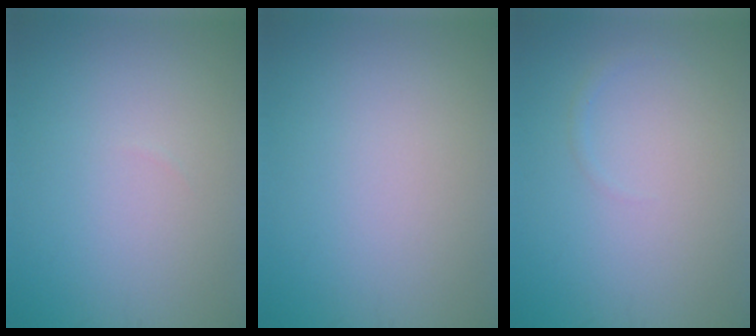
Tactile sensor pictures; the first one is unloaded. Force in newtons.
{"total": 0.0}
{"total": 0.5, "press": 0.5, "slide": 0.1}